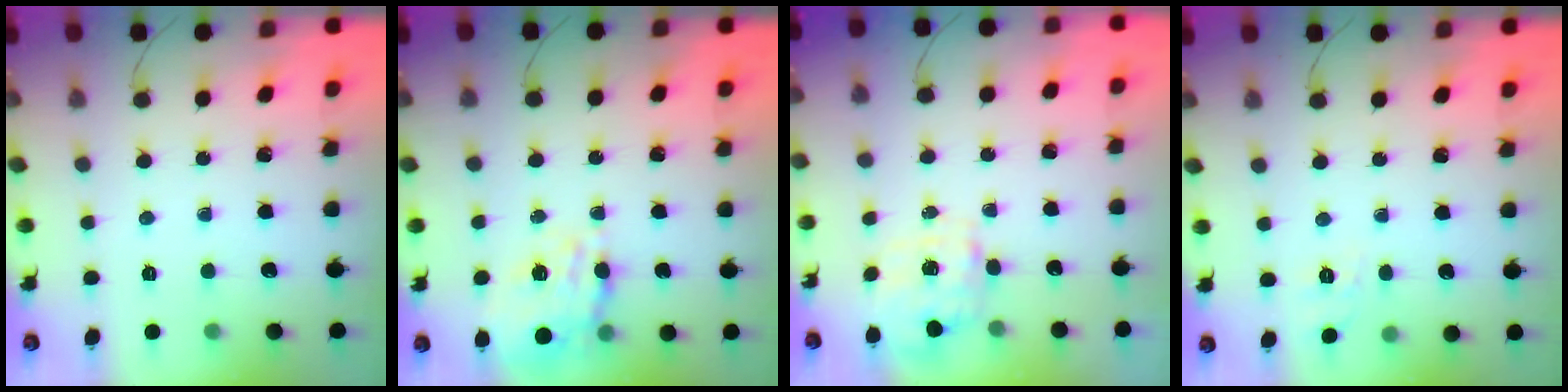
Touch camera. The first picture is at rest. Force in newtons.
{"total": 14.3, "press": 14.0, "slide": 2.9}
{"total": 4.0, "press": 3.9, "slide": 0.8}
{"total": 1.6, "press": 0.0, "slide": 1.6}